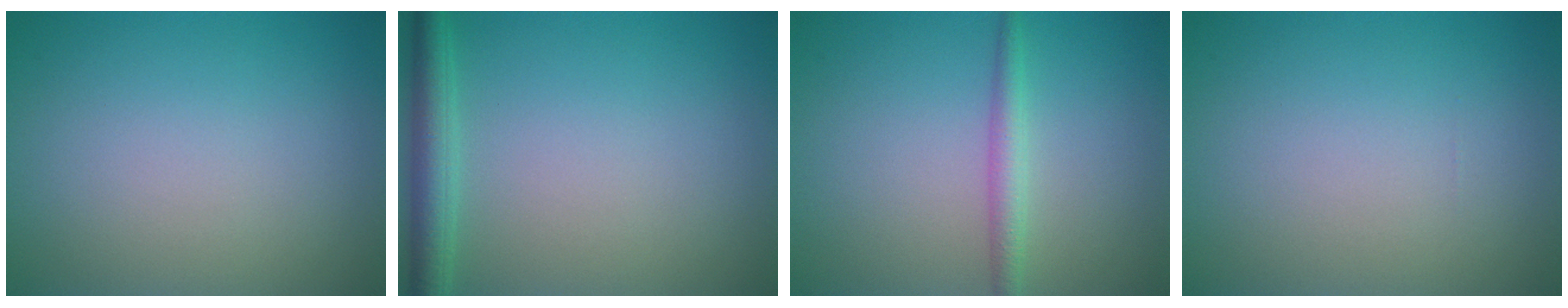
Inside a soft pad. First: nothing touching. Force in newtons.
{"total": 3.0, "press": 3.0, "slide": 0.1}
{"total": 1.9, "press": 1.9, "slide": 0.1}
{"total": 0.0}